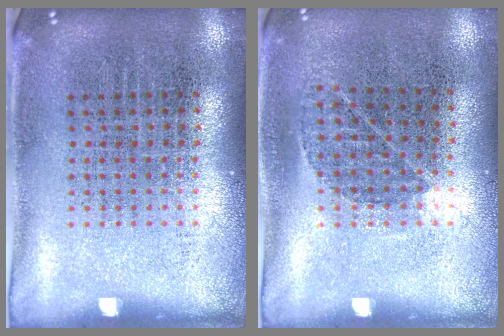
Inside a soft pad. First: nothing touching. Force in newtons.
{"total": 0.8, "press": 0.6, "slide": 0.5}